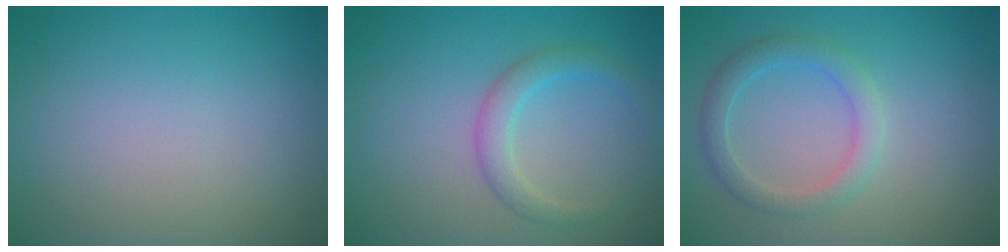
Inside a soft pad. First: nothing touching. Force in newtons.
{"total": 2.4, "press": 2.4, "slide": 0.1}
{"total": 2.7, "press": 2.7, "slide": 0.0}